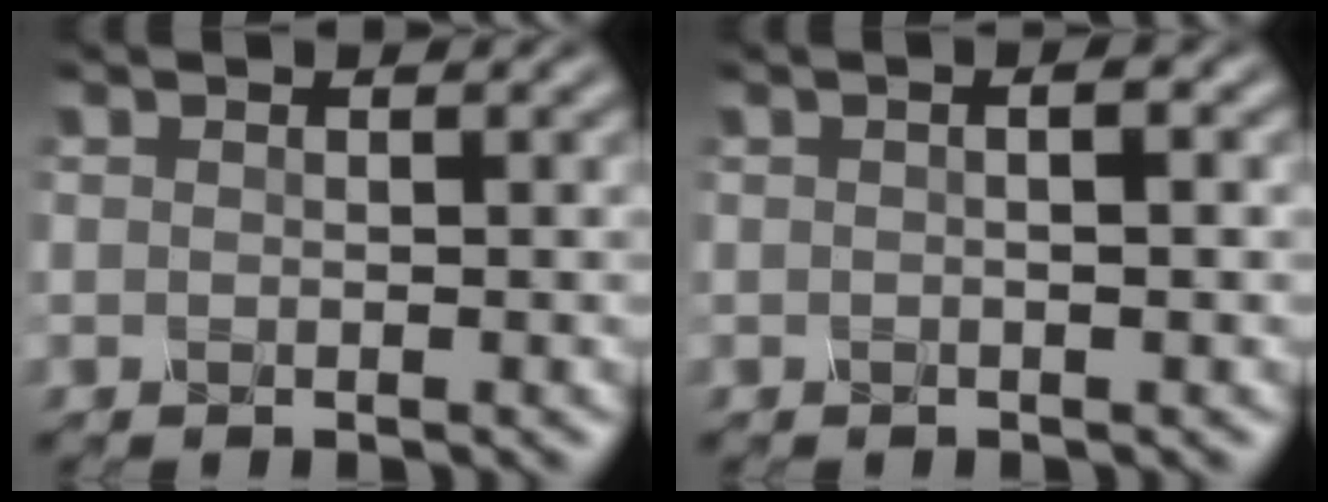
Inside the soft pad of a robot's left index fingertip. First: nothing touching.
{"total": 2.5, "force": [0.7, 1.0, 2.1], "torque": [-0.002, 0.005, -0.013]}